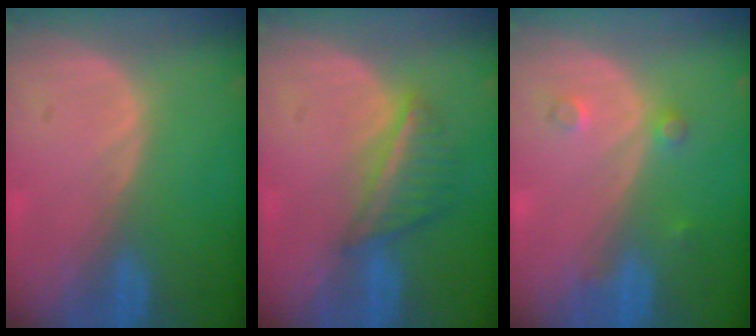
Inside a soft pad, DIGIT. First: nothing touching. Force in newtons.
{"total": 5.6, "press": 5.2, "slide": 2.1}
{"total": 2.0, "press": 2.0, "slide": 0.2}